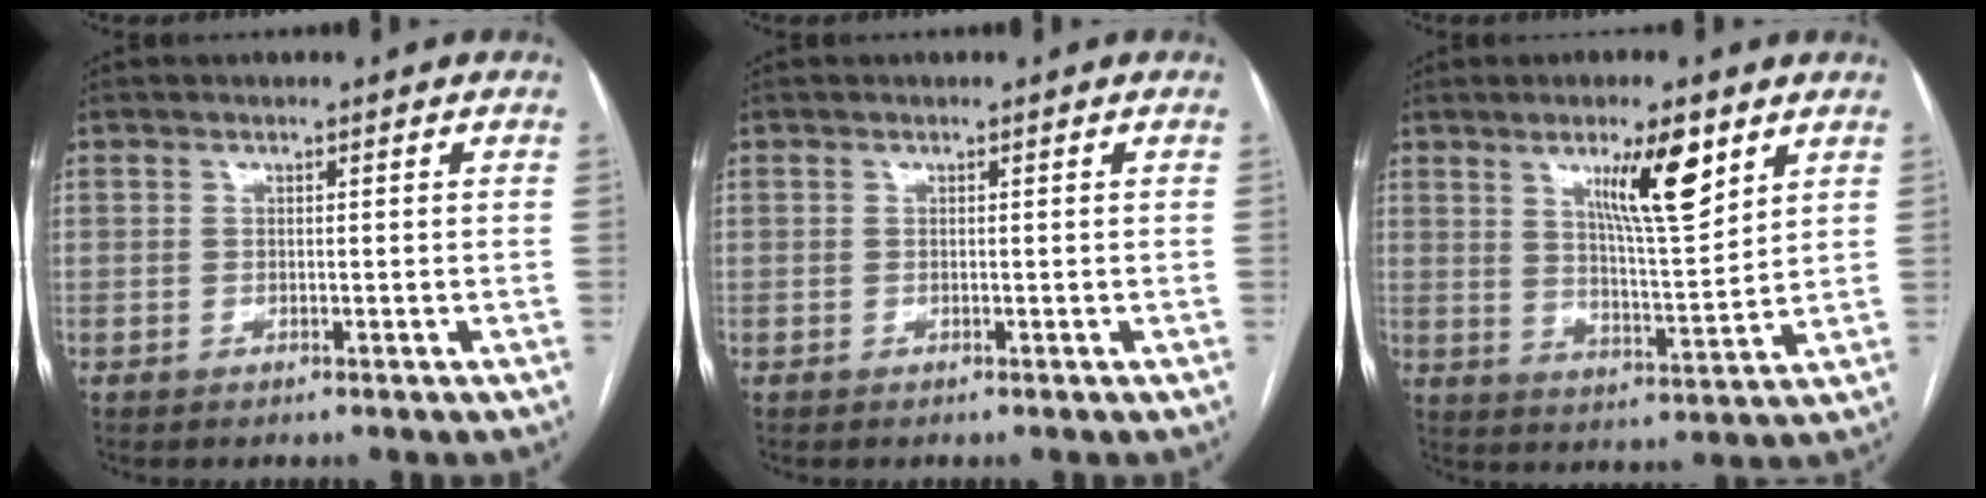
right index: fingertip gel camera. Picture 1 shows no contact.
{"total": 0.0}
{"total": 10.2, "force": [5.5, 1.4, 8.5], "torque": [-0.142, -0.007, 0.093]}